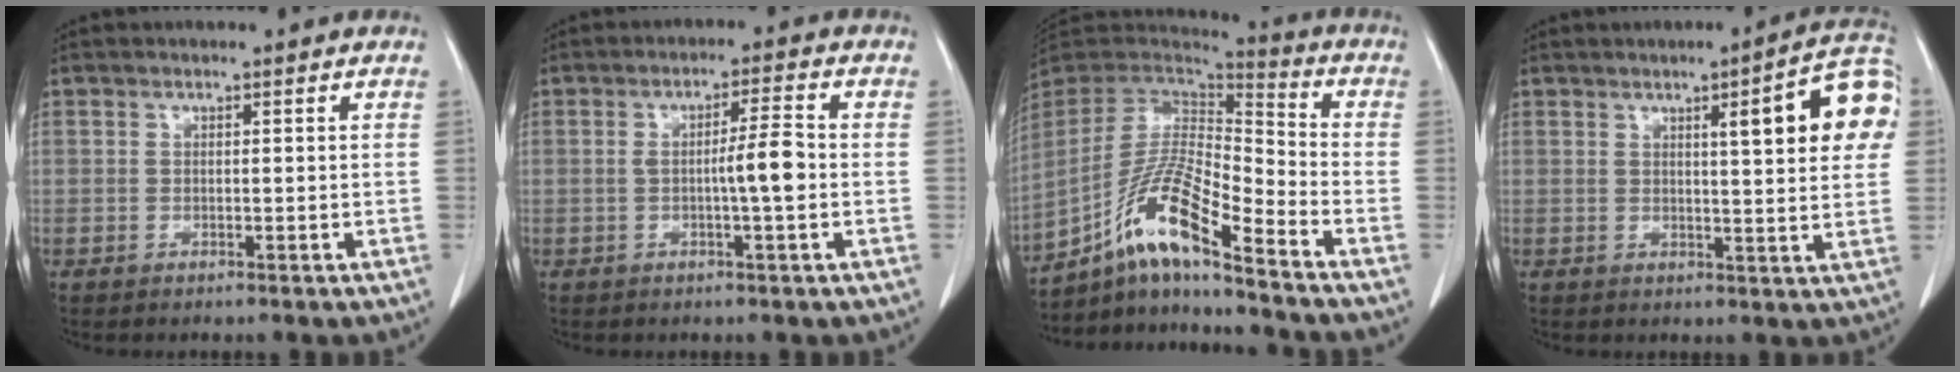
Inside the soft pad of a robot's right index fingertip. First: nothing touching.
{"total": 4.9, "force": [-0.7, 0.0, 4.9], "torque": [-0.076, 0.005, -0.013]}
{"total": 15.1, "force": [-9.6, 1.2, 11.6], "torque": [-0.230, 0.003, -0.174]}
{"total": 10.9, "force": [3.1, 1.2, 10.4], "torque": [-0.125, 0.016, 0.030]}